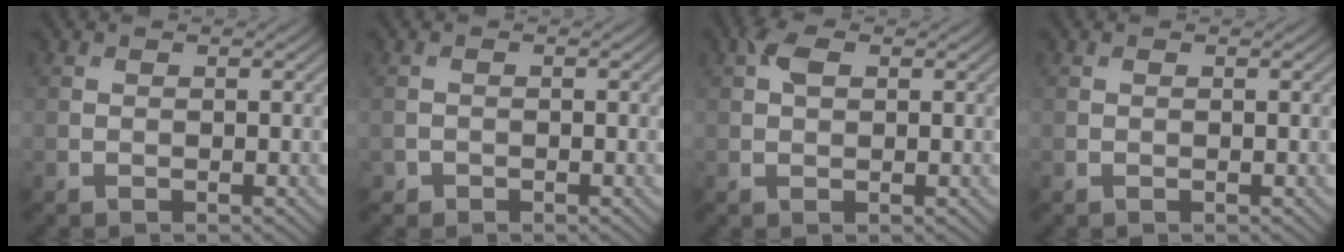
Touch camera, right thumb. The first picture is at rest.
{"total": 0.9, "force": [-0.6, 0.6, 0.0], "torque": [0.003, -0.003, -0.014]}
{"total": 2.5, "force": [0.9, 1.4, 1.9], "torque": [-0.042, 0.006, 0.012]}
{"total": 0.0}